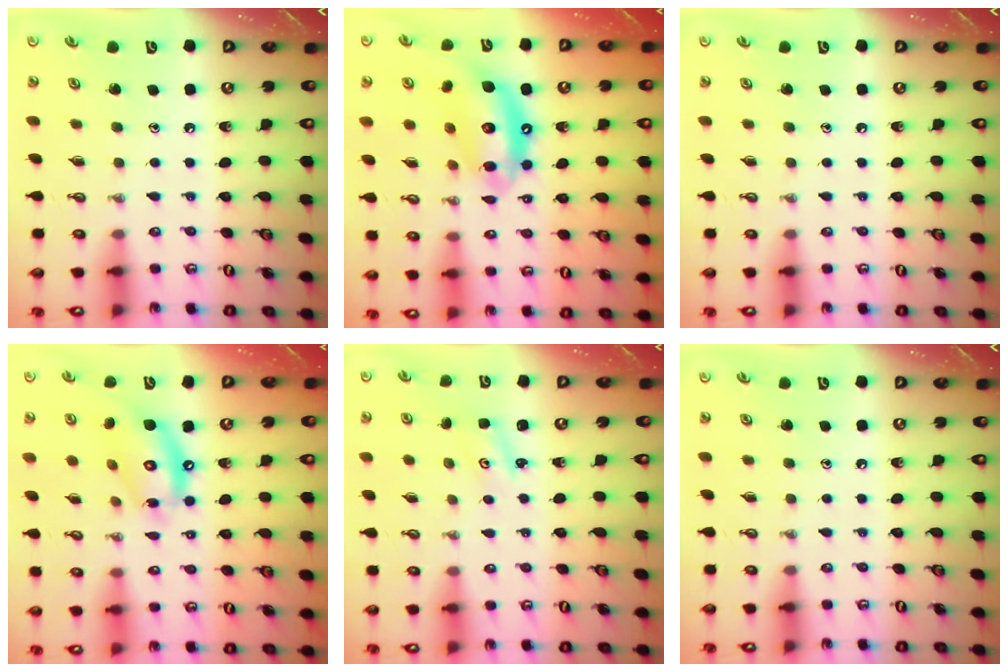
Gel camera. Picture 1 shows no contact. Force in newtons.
{"total": 14.1, "press": 14.0, "slide": 1.1}
{"total": 0.0}
{"total": 13.1, "press": 13.1, "slide": 1.3}
{"total": 2.0, "press": 2.0, "slide": 0.2}
{"total": 0.0}